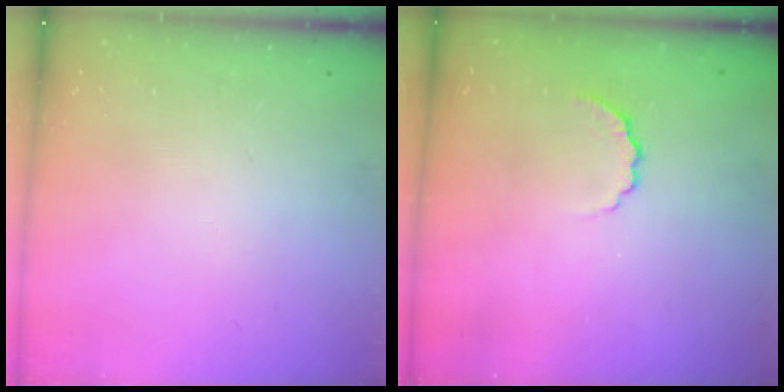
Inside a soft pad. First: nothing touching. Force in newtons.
{"total": 4.0, "press": 3.9, "slide": 1.0}